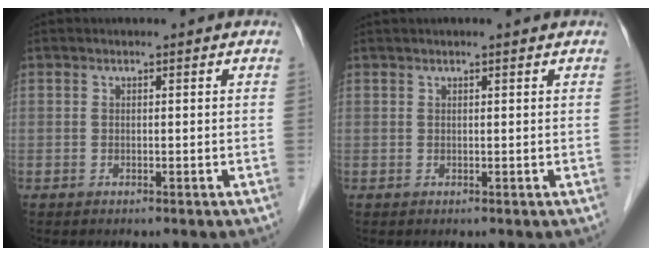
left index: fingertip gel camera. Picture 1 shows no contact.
{"total": 1.7, "force": [1.4, -0.1, 1.0], "torque": [-0.013, 0.018, 0.023]}